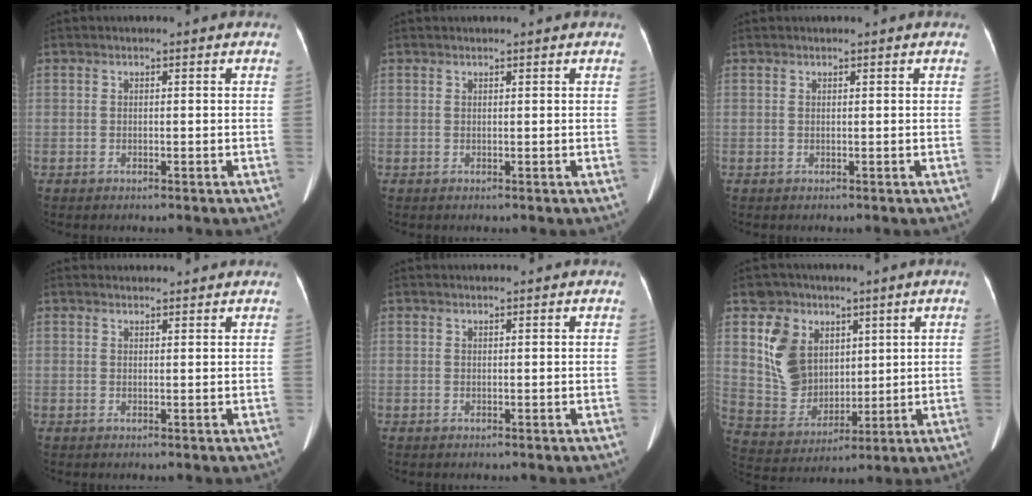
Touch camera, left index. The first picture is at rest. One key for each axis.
{"total": 2.0, "fx": 1.8, "fy": 0.0, "fz": 0.8, "tx": -0.010, "ty": 0.010, "tz": 0.022}
{"total": 1.1, "fx": 1.0, "fy": 0.0, "fz": 0.5, "tx": -0.009, "ty": 0.006, "tz": 0.014}
{"total": 4.2, "fx": 4.1, "fy": 0.6, "fz": 0.7, "tx": -0.006, "ty": 0.009, "tz": 0.047}
{"total": 2.7, "fx": 2.5, "fy": 0.1, "fz": 0.8, "tx": -0.011, "ty": 0.008, "tz": 0.029}
{"total": 10.7, "fx": 4.6, "fy": 8.9, "fz": 3.7, "tx": -0.095, "ty": 0.016, "tz": 0.108}